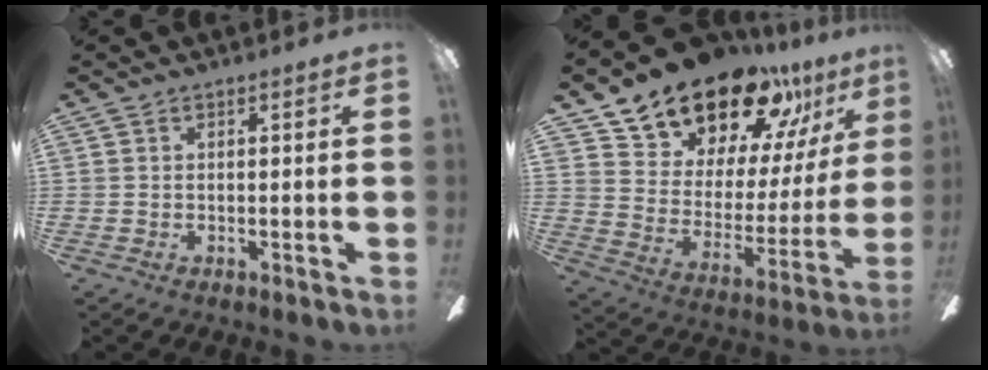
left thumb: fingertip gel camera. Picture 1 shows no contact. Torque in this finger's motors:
{"motor_torque": [0.59, 0.59, 1.50, -1.27, 0.11]}